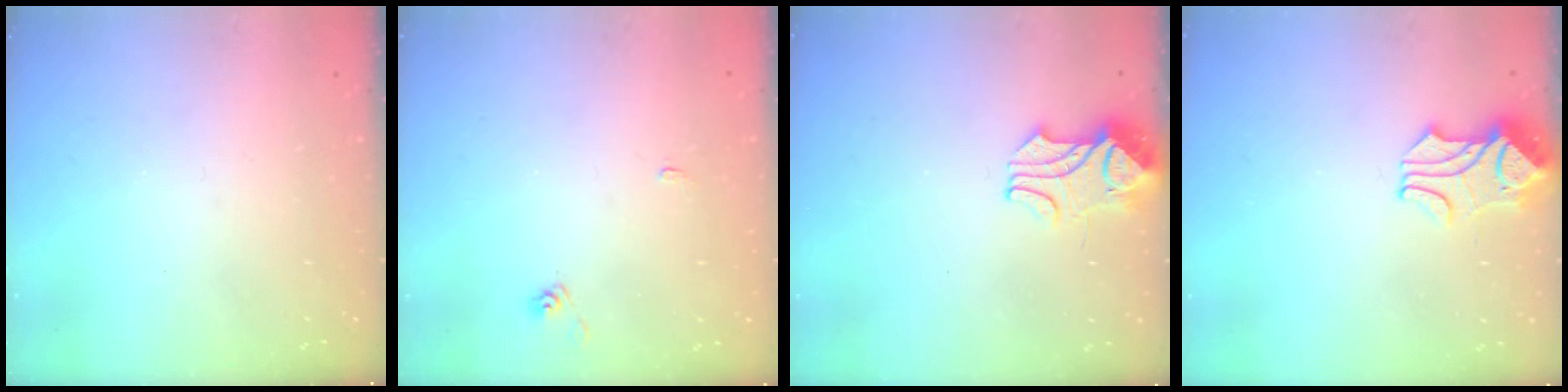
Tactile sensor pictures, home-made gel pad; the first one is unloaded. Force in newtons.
{"total": 3.9, "press": 3.9, "slide": 0.3}
{"total": 2.2, "press": 2.0, "slide": 0.9}
{"total": 1.9, "press": 1.4, "slide": 1.2}